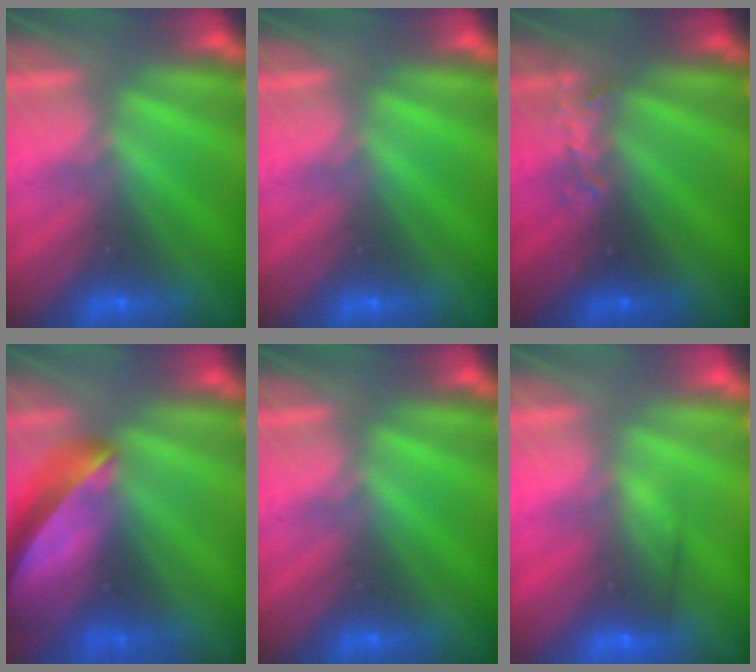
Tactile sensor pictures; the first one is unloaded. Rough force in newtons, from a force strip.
{"total": 0.0}
{"total": 2.7}
{"total": 6.9}
{"total": 0.0}
{"total": 2.8}